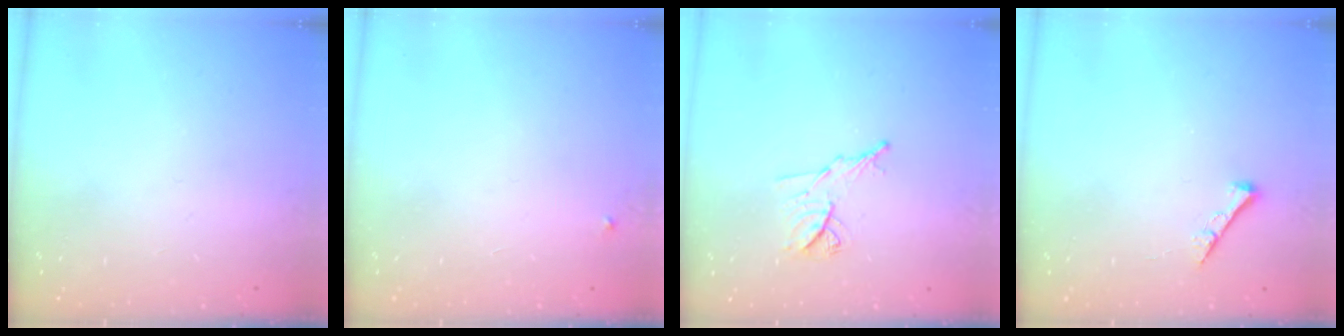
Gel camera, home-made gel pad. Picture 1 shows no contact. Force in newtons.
{"total": 2.7, "press": 2.7, "slide": 0.2}
{"total": 8.6, "press": 8.6, "slide": 0.7}
{"total": 3.9, "press": 3.9, "slide": 0.5}